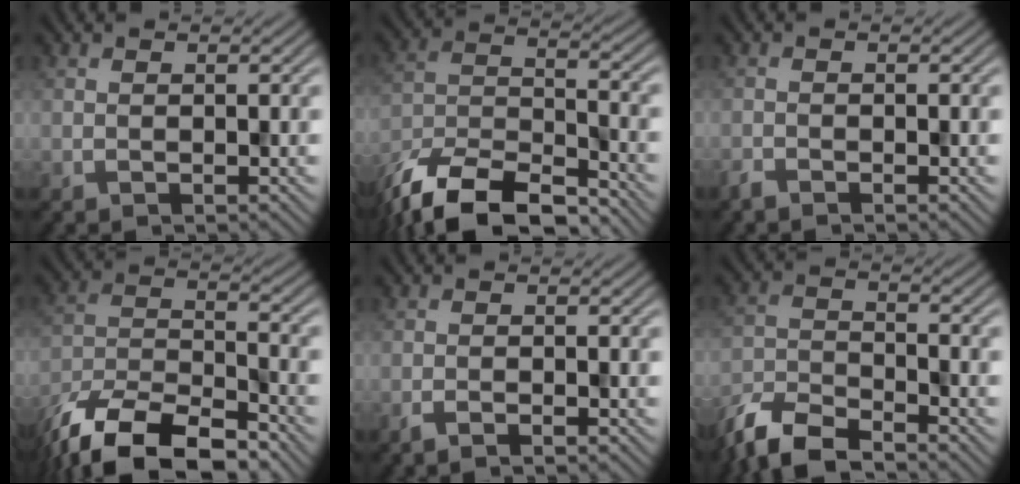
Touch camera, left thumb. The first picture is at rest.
{"total": 13.7, "force": [-11.4, 4.2, 6.4], "torque": [-0.142, -0.016, -0.206]}
{"total": 1.1, "force": [-1.1, 0.1, 0.4], "torque": [-0.008, -0.002, -0.025]}
{"total": 13.4, "force": [-10.4, 4.6, 7.2], "torque": [-0.146, -0.015, -0.197]}
{"total": 1.4, "force": [-1.0, 0.1, 1.0], "torque": [-0.017, 0.002, -0.022]}
{"total": 8.1, "force": [-7.0, 2.1, 3.5], "torque": [-0.078, -0.012, -0.150]}